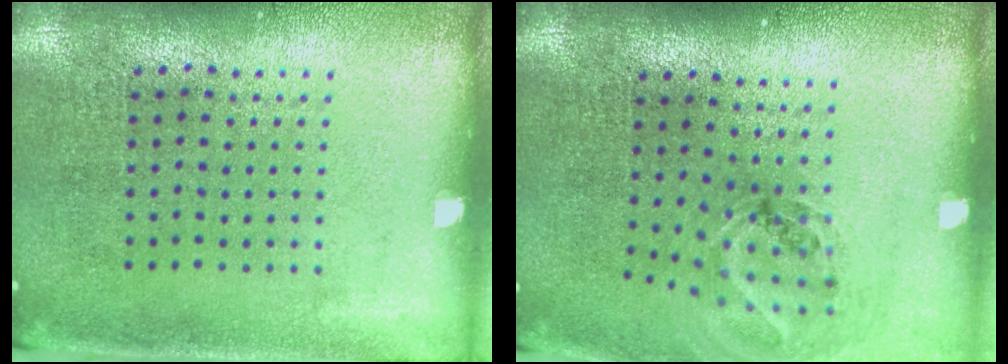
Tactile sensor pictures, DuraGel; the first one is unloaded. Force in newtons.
{"total": 1.1, "press": 1.1, "slide": 0.4}